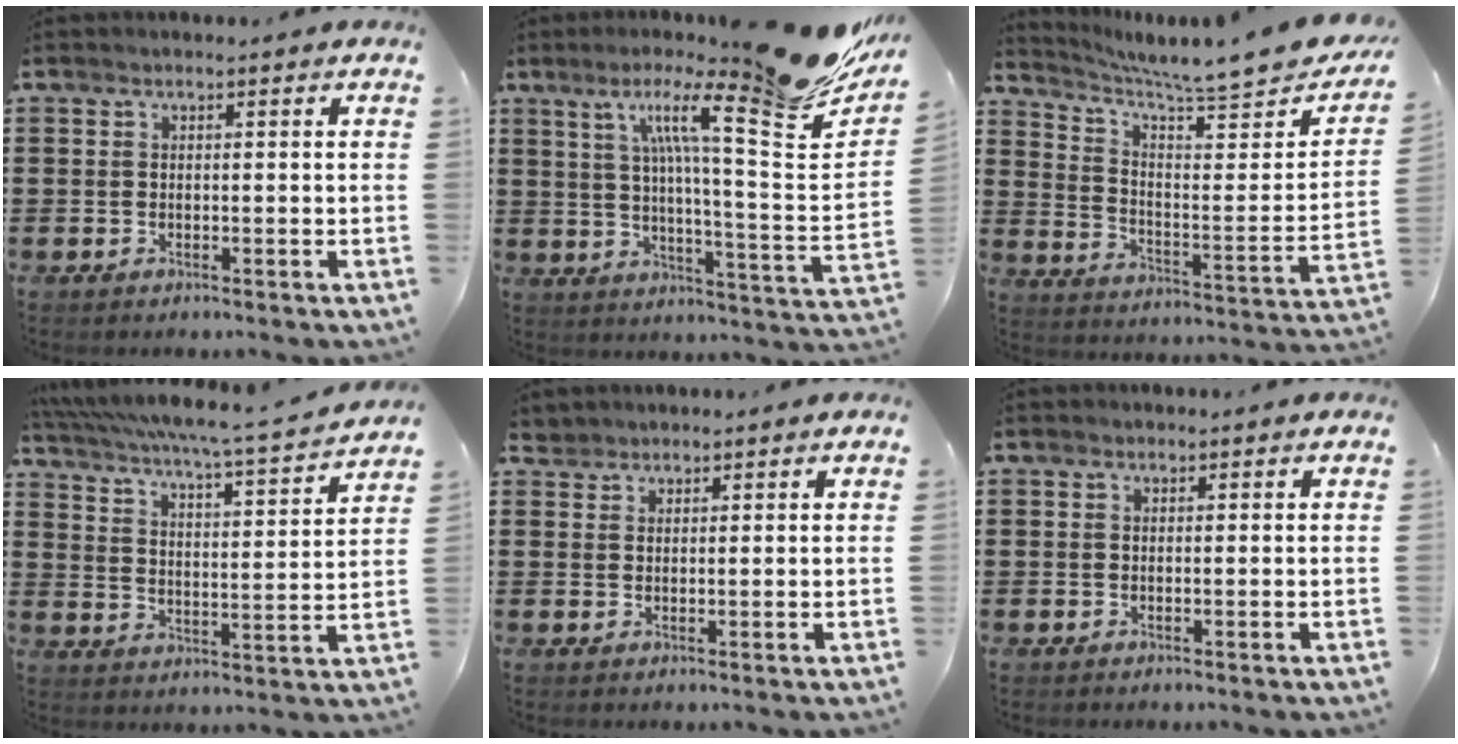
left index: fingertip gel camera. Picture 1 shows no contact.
{"total": 16.6, "force": [11.0, 1.4, 12.4], "torque": [-0.212, -0.066, 0.161]}
{"total": 6.6, "force": [6.1, 0.1, 2.7], "torque": [-0.066, -0.056, 0.095]}
{"total": 4.7, "force": [4.2, -0.7, 2.1], "torque": [-0.063, -0.043, 0.061]}
{"total": 1.8, "force": [1.7, 0.5, -0.3], "torque": [0.001, 0.004, 0.034]}
{"total": 0.5, "force": [0.5, 0.2, -0.1], "torque": [0.000, 0.002, 0.010]}